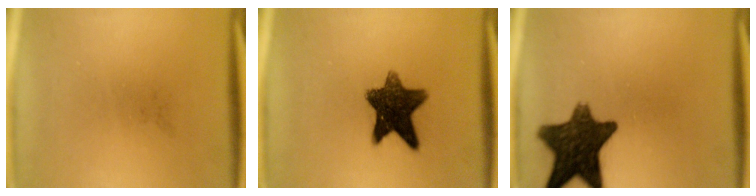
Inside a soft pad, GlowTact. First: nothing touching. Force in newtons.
{"total": 10.9}
{"total": 13.0}